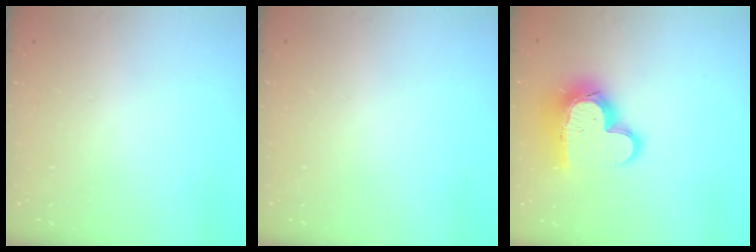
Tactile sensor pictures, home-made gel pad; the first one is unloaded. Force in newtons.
{"total": 0.0}
{"total": 16.3, "press": 16.3, "slide": 1.1}